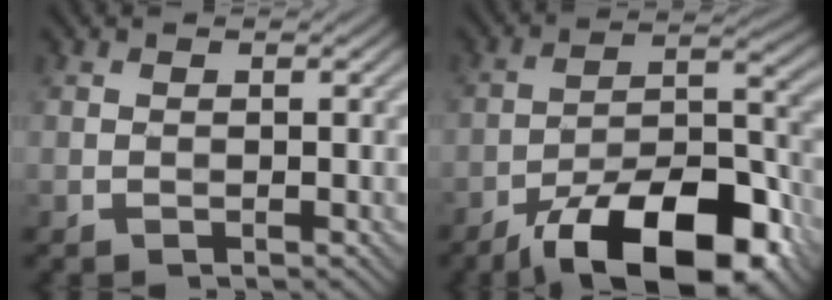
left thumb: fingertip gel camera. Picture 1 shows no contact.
{"total": 16.9, "force": [-11.2, 6.2, 10.9], "torque": [-0.172, -0.006, -0.186]}